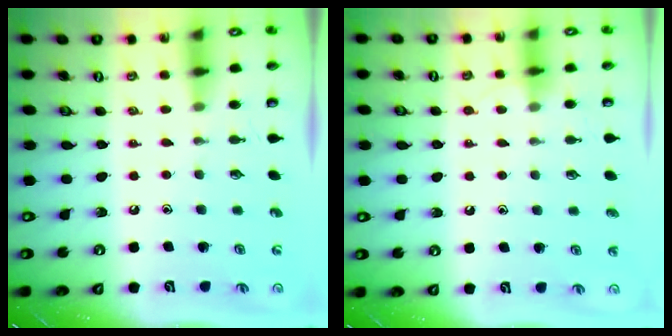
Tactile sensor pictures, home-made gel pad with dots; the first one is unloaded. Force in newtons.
{"total": 3.3, "press": 3.3, "slide": 0.3}